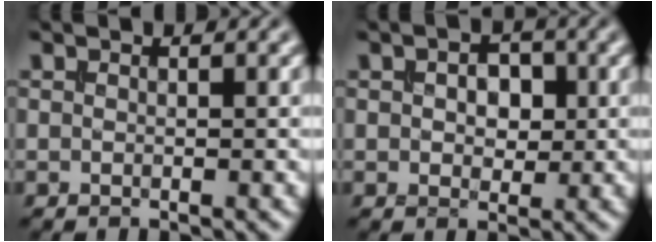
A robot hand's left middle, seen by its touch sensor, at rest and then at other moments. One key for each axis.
{"total": 3.0, "fx": 0.6, "fy": 2.0, "fz": 2.2, "tx": -0.036, "ty": 0.003, "tz": 0.008}